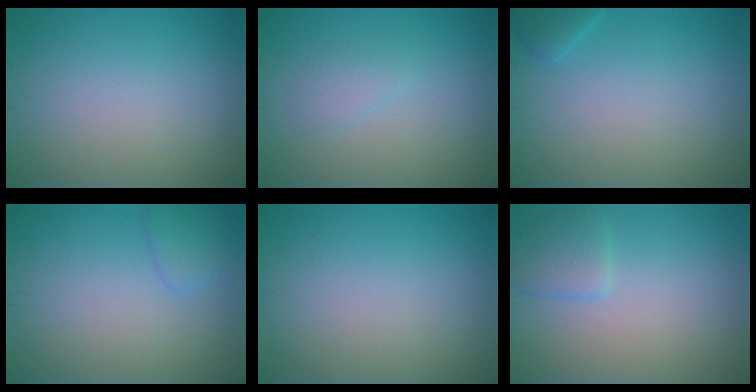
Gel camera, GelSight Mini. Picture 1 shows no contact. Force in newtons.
{"total": 1.3, "press": 1.3, "slide": 0.2}
{"total": 1.3, "press": 1.3, "slide": 0.1}
{"total": 1.5, "press": 1.5, "slide": 0.0}
{"total": 0.0}
{"total": 1.9, "press": 1.9, "slide": 0.1}